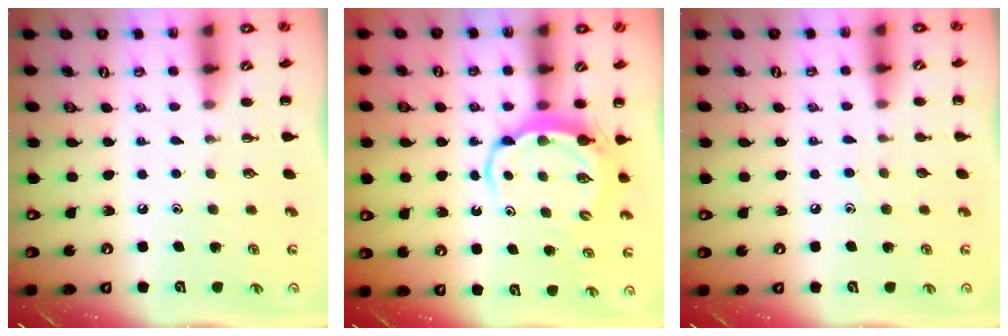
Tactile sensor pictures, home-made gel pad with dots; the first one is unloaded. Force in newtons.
{"total": 5.5, "press": 5.5, "slide": 0.5}
{"total": 2.5, "press": 2.3, "slide": 1.0}